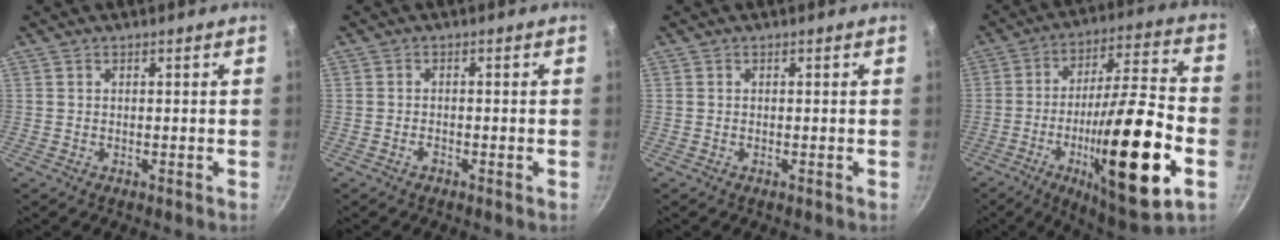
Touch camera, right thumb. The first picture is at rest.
{"total": 1.0, "force": [-0.7, 0.2, 0.7], "torque": [-0.019, 0.007, -0.017]}
{"total": 0.0}
{"total": 26.1, "force": [-8.0, 6.1, 24.1], "torque": [-0.376, 0.026, -0.123]}